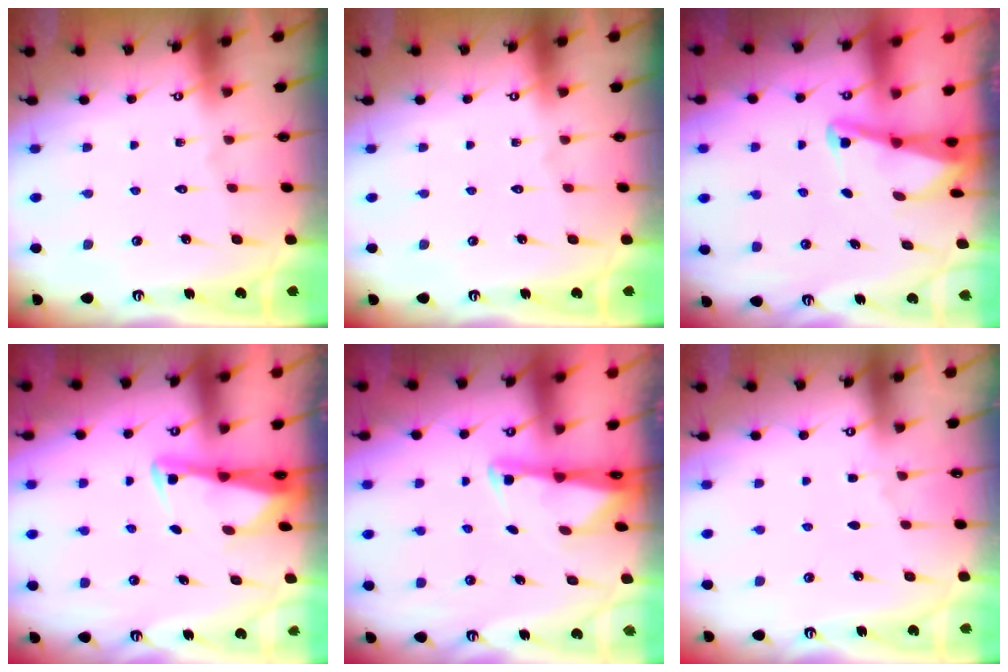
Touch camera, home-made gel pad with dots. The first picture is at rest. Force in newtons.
{"total": 0.0}
{"total": 2.2, "press": 2.2, "slide": 0.3}
{"total": 2.5, "press": 2.5, "slide": 0.5}
{"total": 2.0, "press": 2.0, "slide": 0.3}
{"total": 1.2, "press": 1.2, "slide": 0.3}